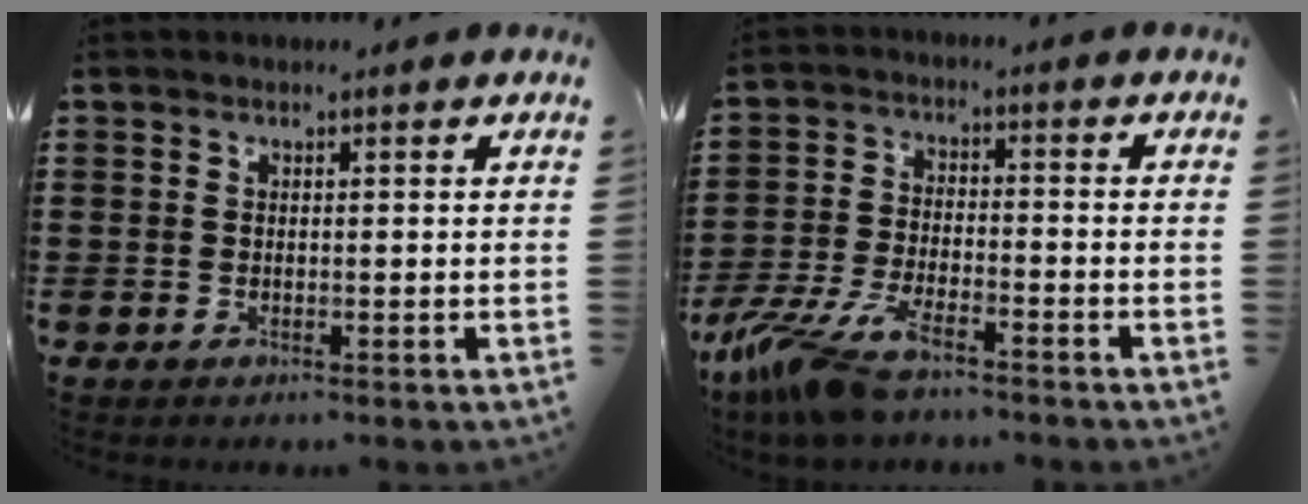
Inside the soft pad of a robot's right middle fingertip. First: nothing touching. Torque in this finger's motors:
{"motor_torque": [1.91, -0.23, 0.45, 0.21]}